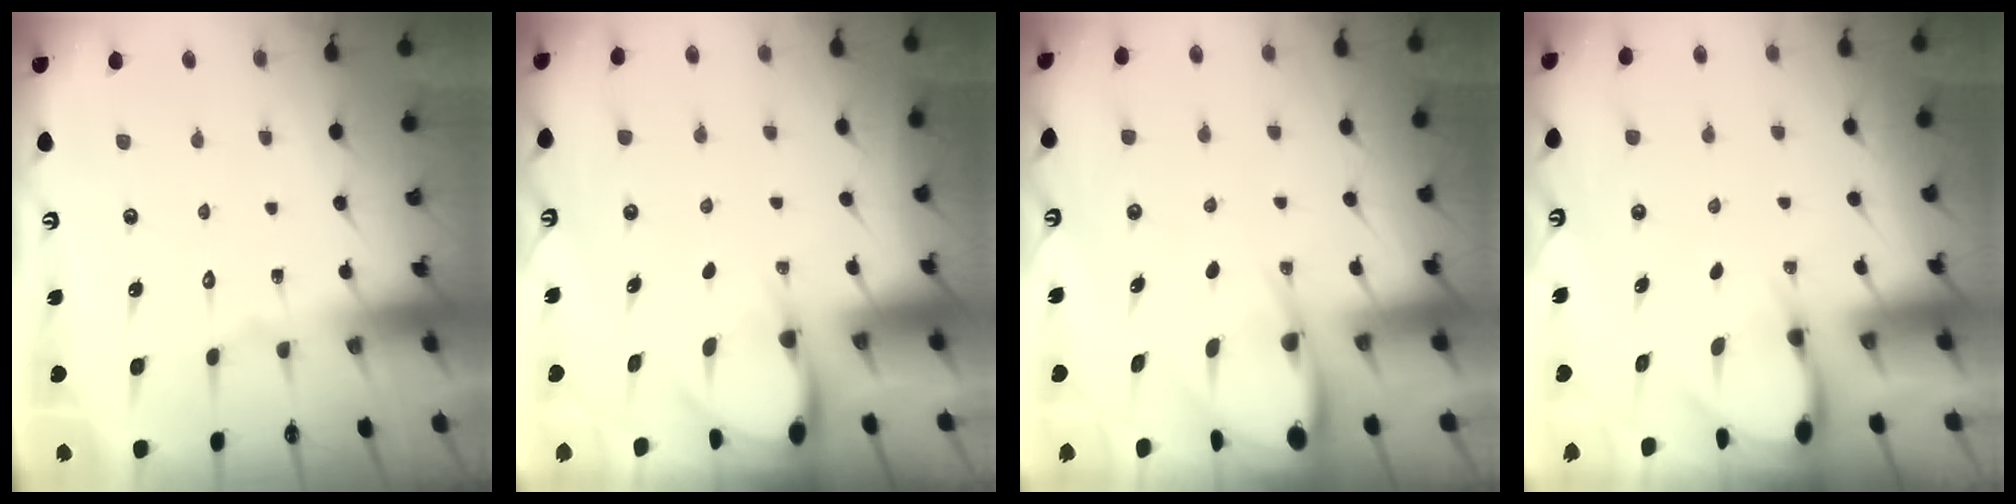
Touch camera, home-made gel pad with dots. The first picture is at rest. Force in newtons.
{"total": 4.0, "press": 4.0, "slide": 0.2}
{"total": 6.0, "press": 6.0, "slide": 0.7}
{"total": 3.5, "press": 3.5, "slide": 0.2}